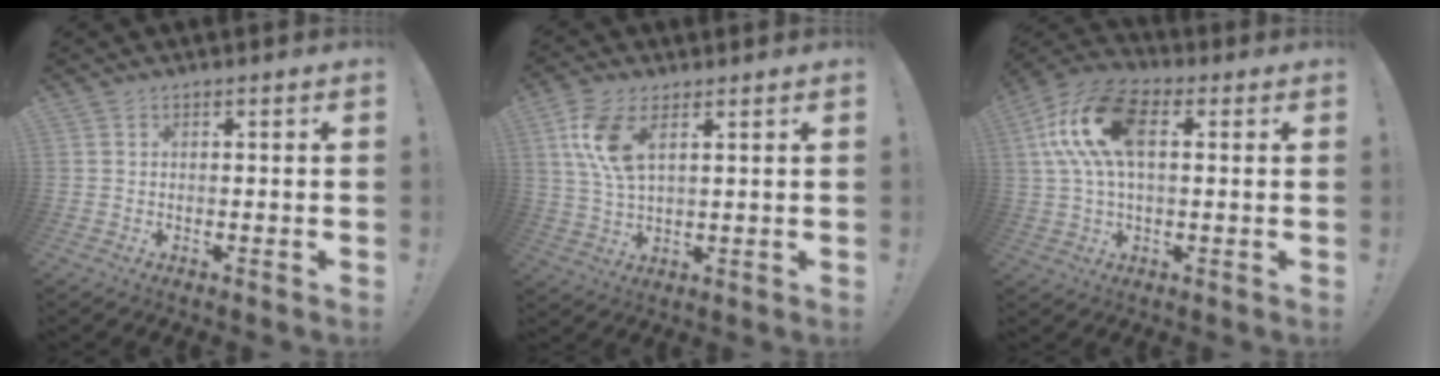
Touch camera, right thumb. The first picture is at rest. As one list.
[{"total": 10.0, "force": [4.1, 4.6, 7.9], "torque": [-0.160, -0.014, 0.073]}, {"total": 16.6, "force": [4.2, 9.3, 13.1], "torque": [-0.259, 0.014, 0.078]}]